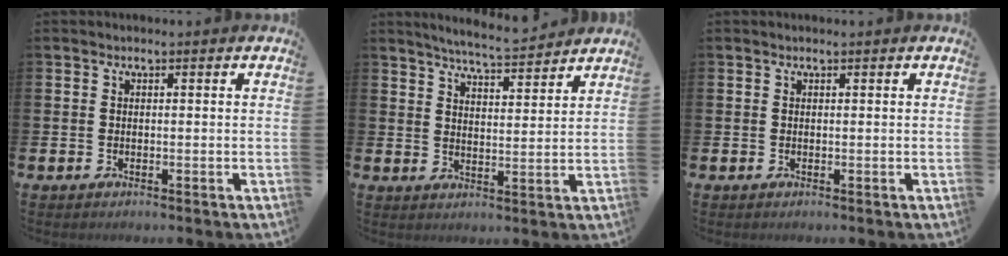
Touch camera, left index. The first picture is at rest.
{"total": 5.9, "force": [5.8, -0.1, 1.1], "torque": [-0.036, -0.033, 0.102]}
{"total": 0.0}